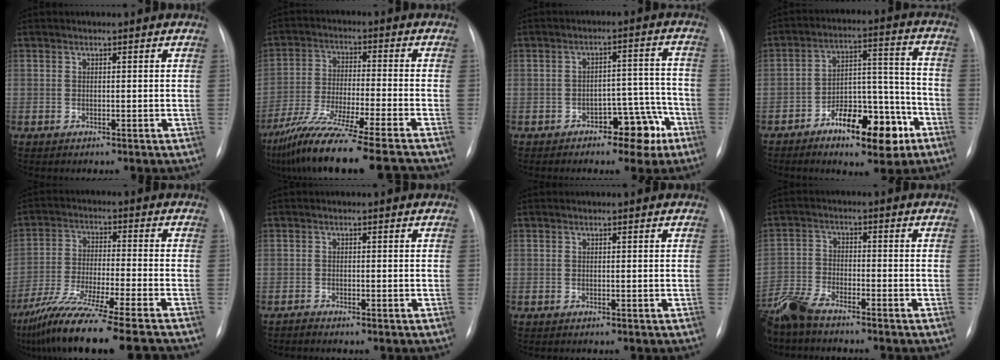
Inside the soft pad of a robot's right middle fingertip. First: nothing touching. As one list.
[{"total": 17.2, "force": [-14.2, -1.2, 9.6], "torque": [-0.185, -0.052, -0.240]}, {"total": 6.8, "force": [-4.1, 3.3, 4.4], "torque": [-0.047, 0.030, -0.053]}, {"total": 12.9, "force": [-7.2, 5.0, 9.5], "torque": [-0.142, 0.027, -0.104]}, {"total": 15.8, "force": [-12.8, -1.3, 9.2], "torque": [-0.180, -0.050, -0.218]}, {"total": 0.7, "force": [-0.7, -0.1, 0.2], "torque": [-0.010, -0.004, -0.012]}, {"total": 0.0}, {"total": 7.4, "force": [-6.4, 1.7, 3.3], "torque": [-0.075, -0.019, -0.126]}]